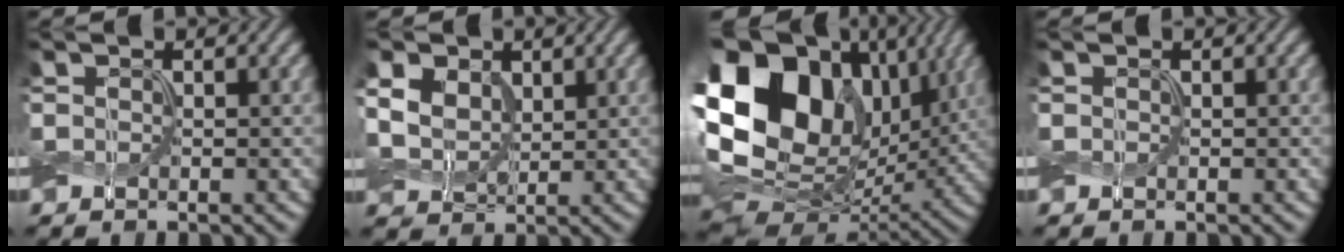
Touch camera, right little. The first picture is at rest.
{"total": 6.1, "force": [1.7, 4.5, 3.7], "torque": [-0.115, 0.009, 0.025]}
{"total": 19.8, "force": [4.2, 14.3, 13.1], "torque": [-0.266, 0.019, 0.082]}
{"total": 0.0}